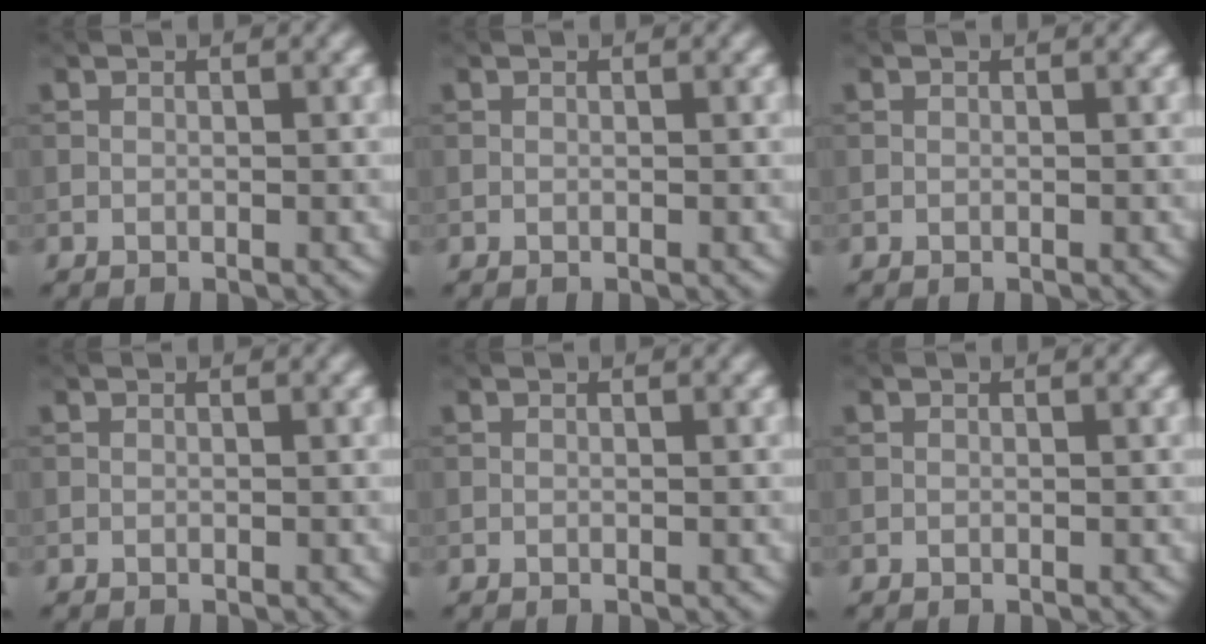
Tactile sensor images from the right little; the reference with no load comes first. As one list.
[{"total": 0.0}, {"total": 0.0}, {"total": 0.0}, {"total": 0.0}, {"total": 0.0}]